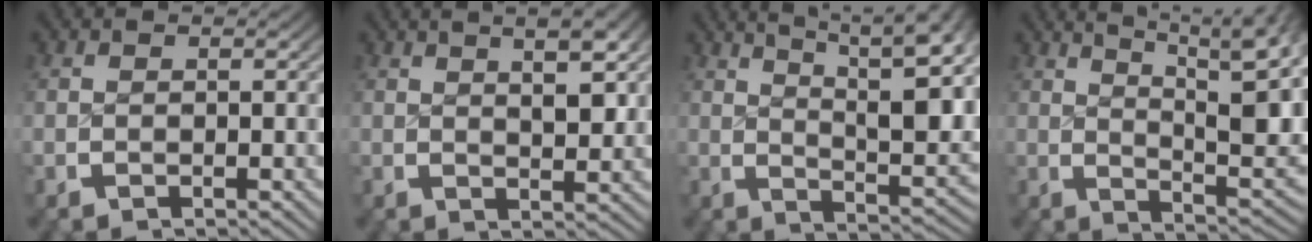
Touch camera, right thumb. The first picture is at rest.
{"total": 5.4, "force": [2.4, 1.9, 4.4], "torque": [-0.048, 0.007, 0.037]}
{"total": 11.7, "force": [4.7, 5.9, 9.0], "torque": [-0.107, -0.002, 0.068]}
{"total": 12.7, "force": [4.4, 6.8, 9.8], "torque": [-0.115, -0.006, 0.066]}